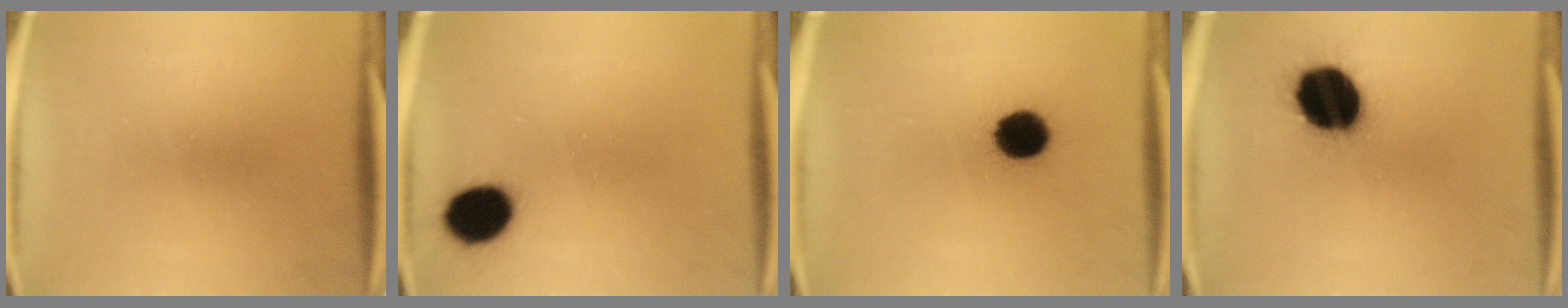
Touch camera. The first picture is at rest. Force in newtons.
{"total": 10.0}
{"total": 10.1}
{"total": 18.5}